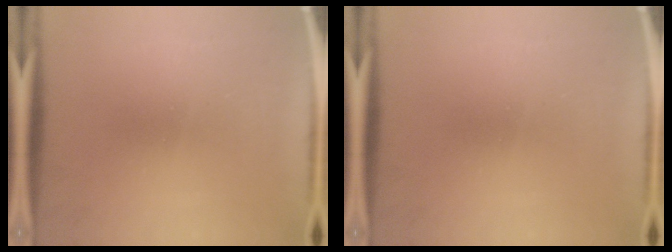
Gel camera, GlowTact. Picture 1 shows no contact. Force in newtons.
{"total": 0.0}